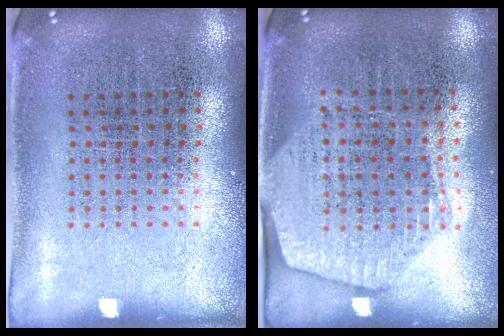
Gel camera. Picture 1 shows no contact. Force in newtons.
{"total": 1.8, "press": 1.6, "slide": 0.8}